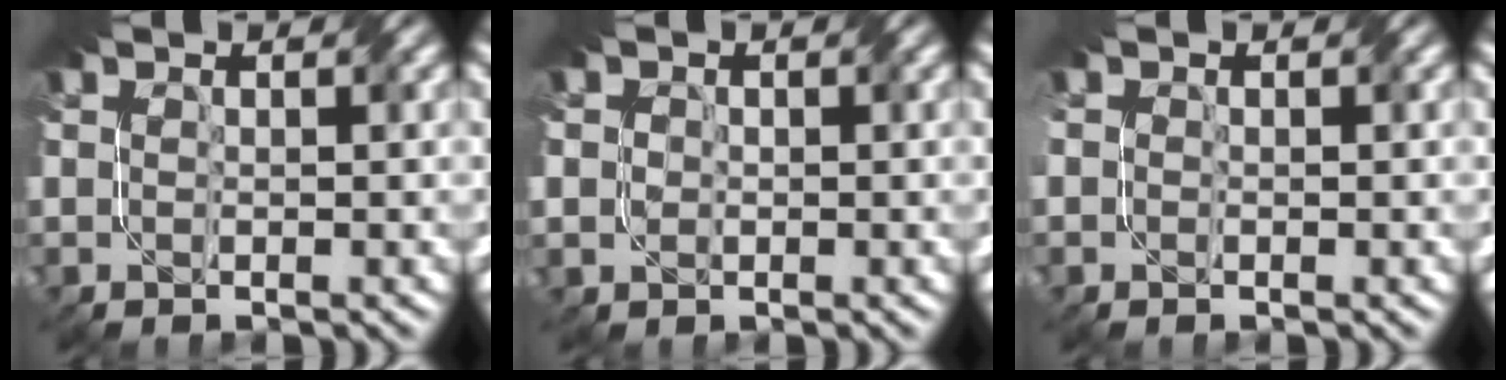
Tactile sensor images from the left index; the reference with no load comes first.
{"total": 2.6, "force": [0.8, 2.4, 0.8], "torque": [-0.021, 0.012, 0.005]}
{"total": 1.1, "force": [0.3, 1.0, 0.3], "torque": [-0.004, 0.010, -0.002]}